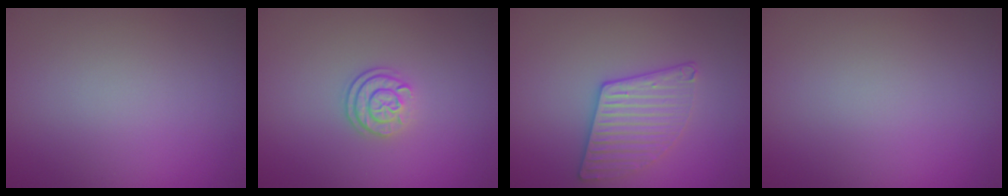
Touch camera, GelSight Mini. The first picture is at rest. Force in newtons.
{"total": 2.4, "press": 1.8, "slide": 1.5}
{"total": 3.1, "press": 3.0, "slide": 0.8}
{"total": 0.0}